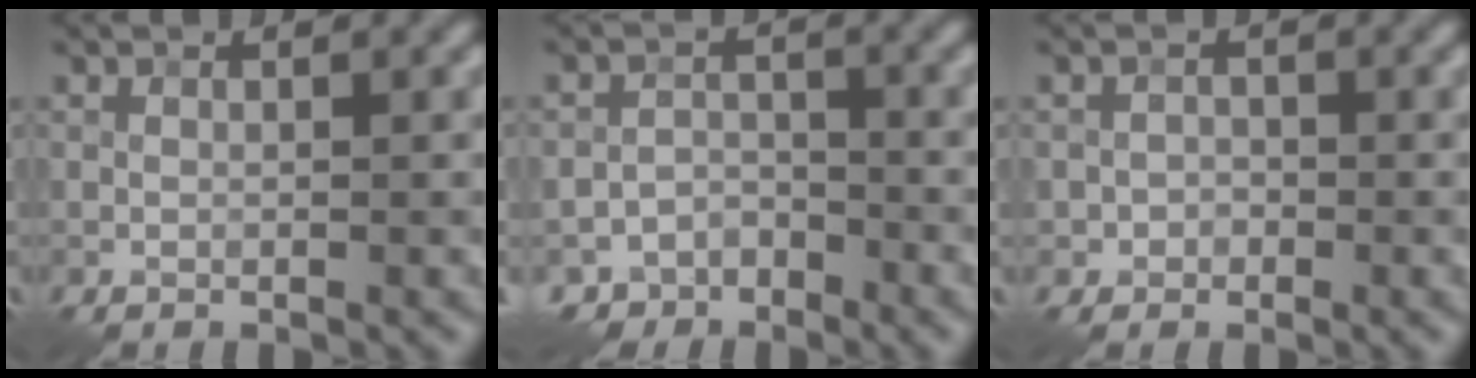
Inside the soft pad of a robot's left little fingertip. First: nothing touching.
{"total": 4.7, "force": [-3.8, 2.6, 0.2], "torque": [0.016, 0.003, -0.060]}
{"total": 1.2, "force": [-0.5, 1.1, 0.0], "torque": [0.009, 0.000, -0.013]}